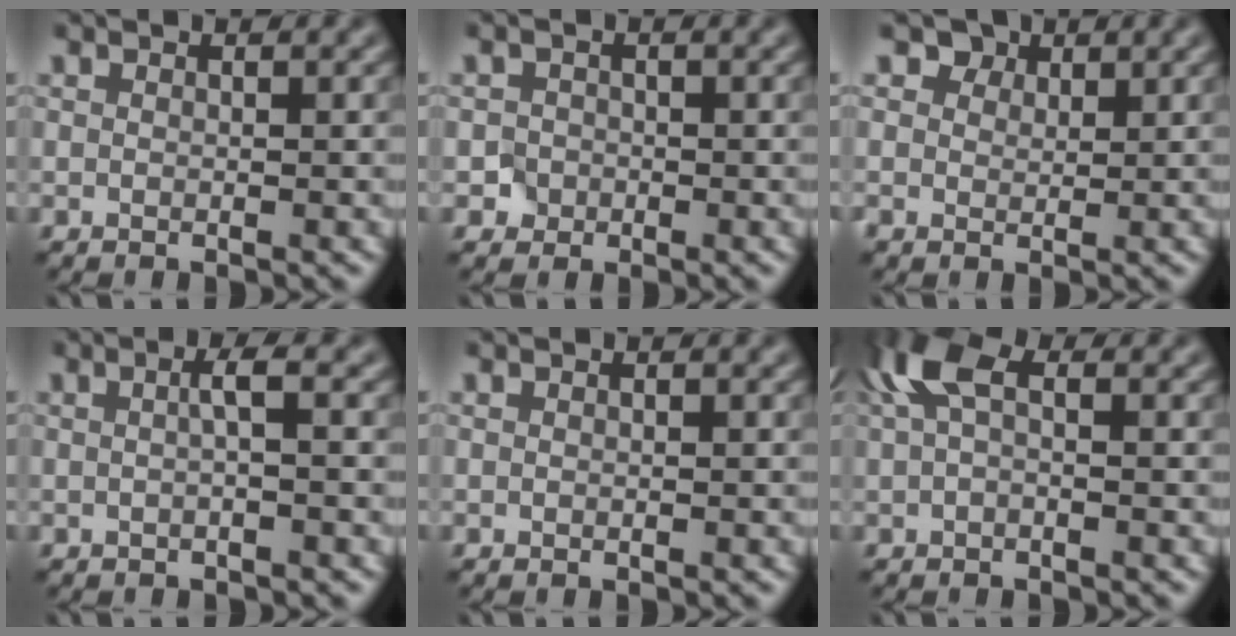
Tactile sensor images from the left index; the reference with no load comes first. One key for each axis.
{"total": 1.4, "fx": -0.5, "fy": 1.3, "fz": 0.1, "tx": 0.015, "ty": 0.002, "tz": -0.008}
{"total": 2.8, "fx": 1.6, "fy": 2.1, "fz": 0.9, "tx": -0.025, "ty": -0.010, "tz": 0.026}
{"total": 1.7, "fx": 0.1, "fy": 0.2, "fz": 1.7, "tx": -0.029, "ty": 0.006, "tz": -0.001}
{"total": 0.0}
{"total": 4.1, "fx": 1.5, "fy": 2.0, "fz": 3.3, "tx": -0.071, "ty": 0.014, "tz": 0.018}